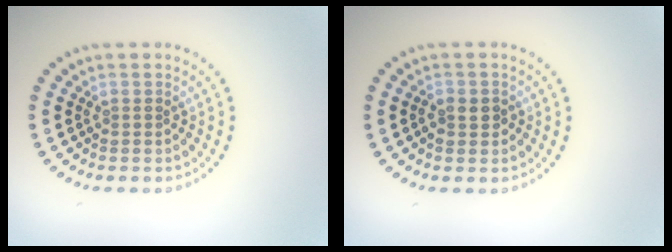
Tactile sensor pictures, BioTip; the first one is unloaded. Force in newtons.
{"total": 1.8, "press": 1.8, "slide": 0.4}